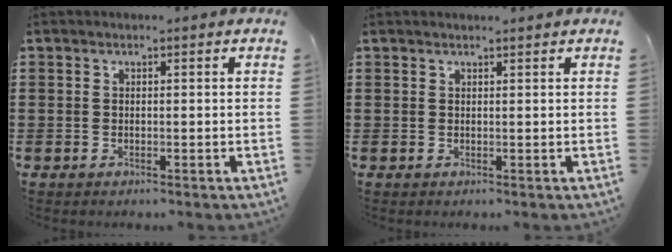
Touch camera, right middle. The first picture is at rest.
{"total": 0.9, "force": [0.8, -0.3, 0.2], "torque": [-0.004, -0.004, 0.017]}